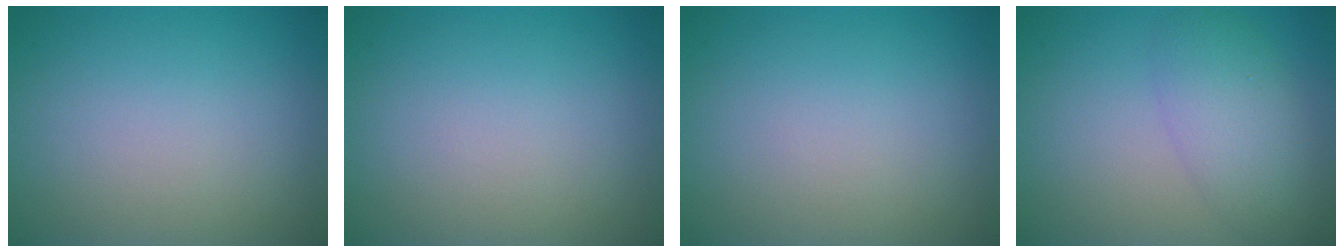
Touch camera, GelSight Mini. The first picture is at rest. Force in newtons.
{"total": 0.0}
{"total": 0.0}
{"total": 4.0, "press": 4.0, "slide": 0.3}